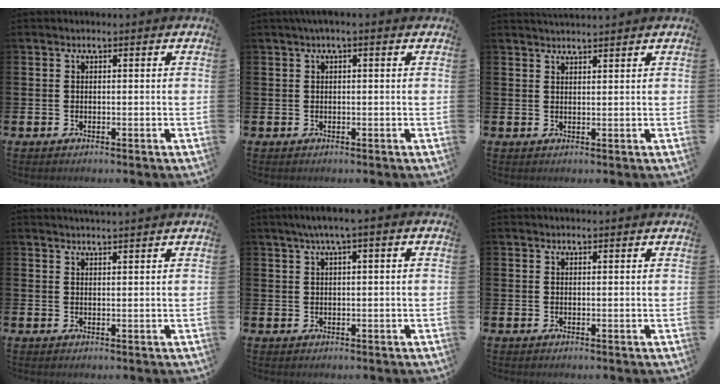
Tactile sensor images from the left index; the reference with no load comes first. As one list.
[{"total": 0.9, "force": [0.3, 0.1, 0.8], "torque": [-0.016, 0.003, 0.005]}, {"total": 2.0, "force": [2.0, 0.0, 0.1], "torque": [0.001, -0.010, 0.036]}, {"total": 2.2, "force": [2.2, -0.3, -0.1], "torque": [0.004, -0.012, 0.039]}, {"total": 2.6, "force": [1.6, -0.2, 2.0], "torque": [-0.039, 0.001, 0.028]}, {"total": 1.0, "force": [1.0, -0.1, 0.0], "torque": [0.013, -0.007, 0.016]}]